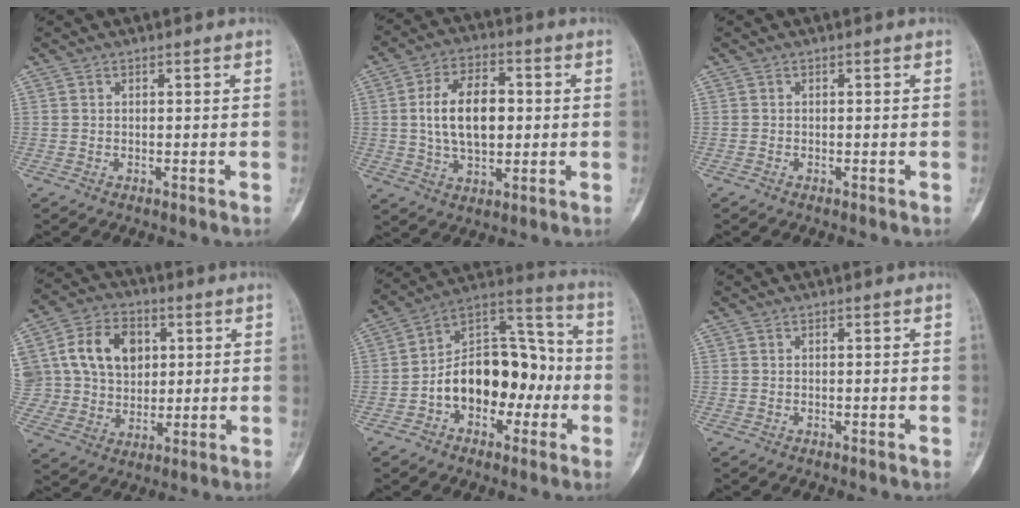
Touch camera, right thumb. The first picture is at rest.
{"total": 12.7, "force": [0.8, 7.5, 10.2], "torque": [-0.161, 0.010, 0.015]}
{"total": 0.0}
{"total": 18.2, "force": [4.8, 14.2, 10.2], "torque": [-0.180, 0.016, 0.098]}
{"total": 18.3, "force": [-3.6, 11.7, 13.6], "torque": [-0.176, 0.060, -0.060]}
{"total": 0.0}